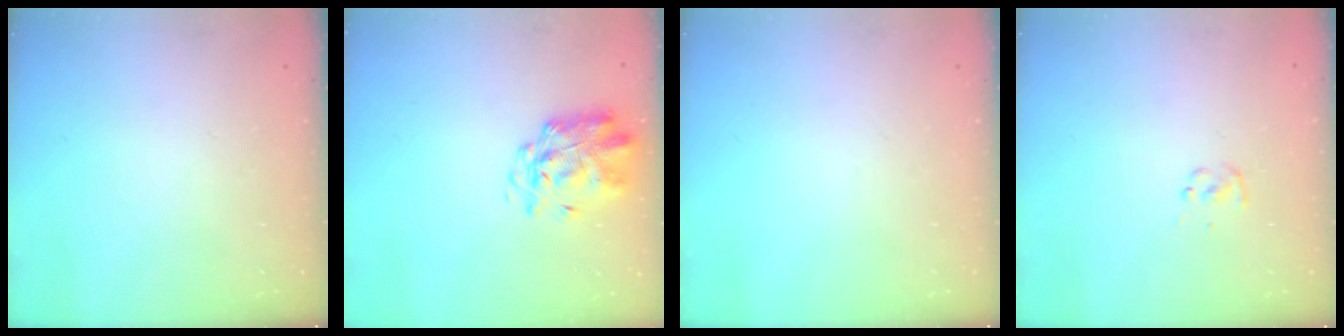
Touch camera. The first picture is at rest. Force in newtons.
{"total": 2.9, "press": 2.8, "slide": 0.7}
{"total": 0.0}
{"total": 1.2, "press": 1.2, "slide": 0.3}